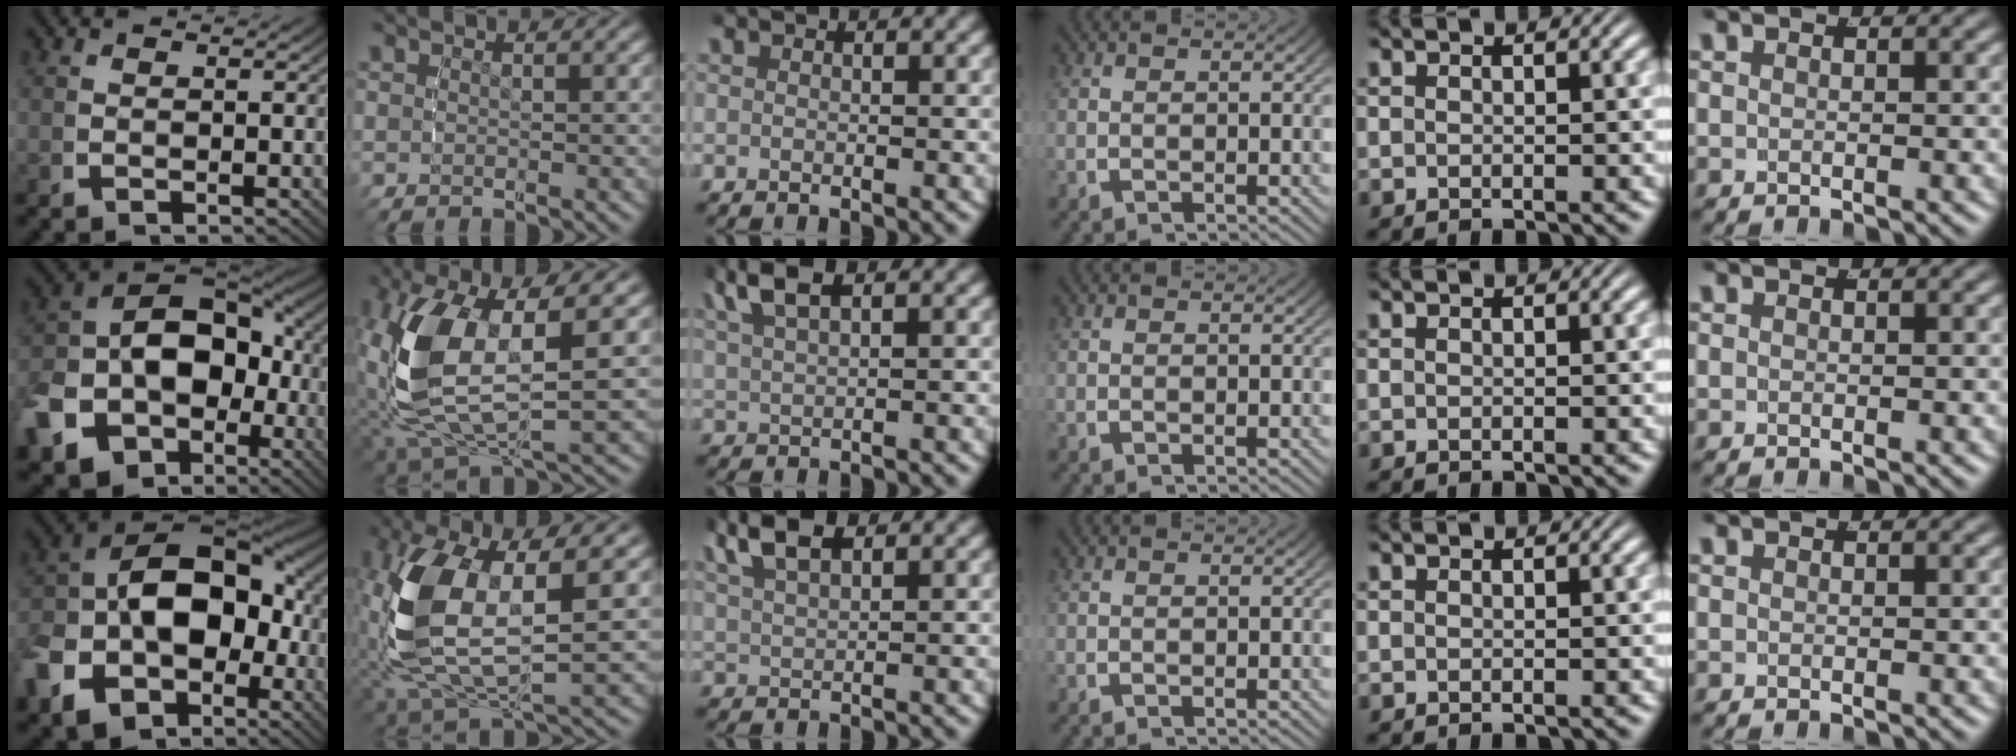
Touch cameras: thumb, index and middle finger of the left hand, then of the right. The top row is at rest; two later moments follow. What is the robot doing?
{"motion": "lift_and_place", "object": "pen"}